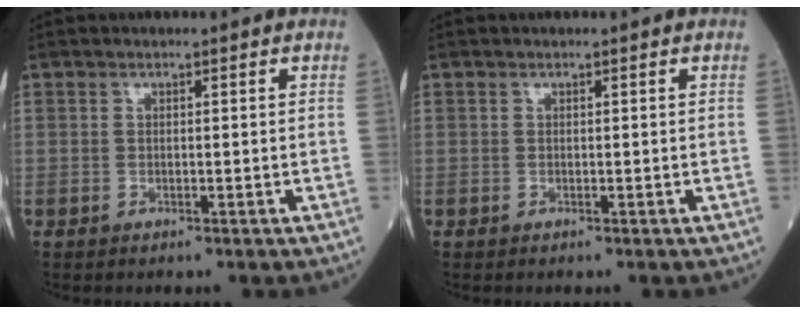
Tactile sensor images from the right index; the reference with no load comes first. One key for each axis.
{"total": 0.0}